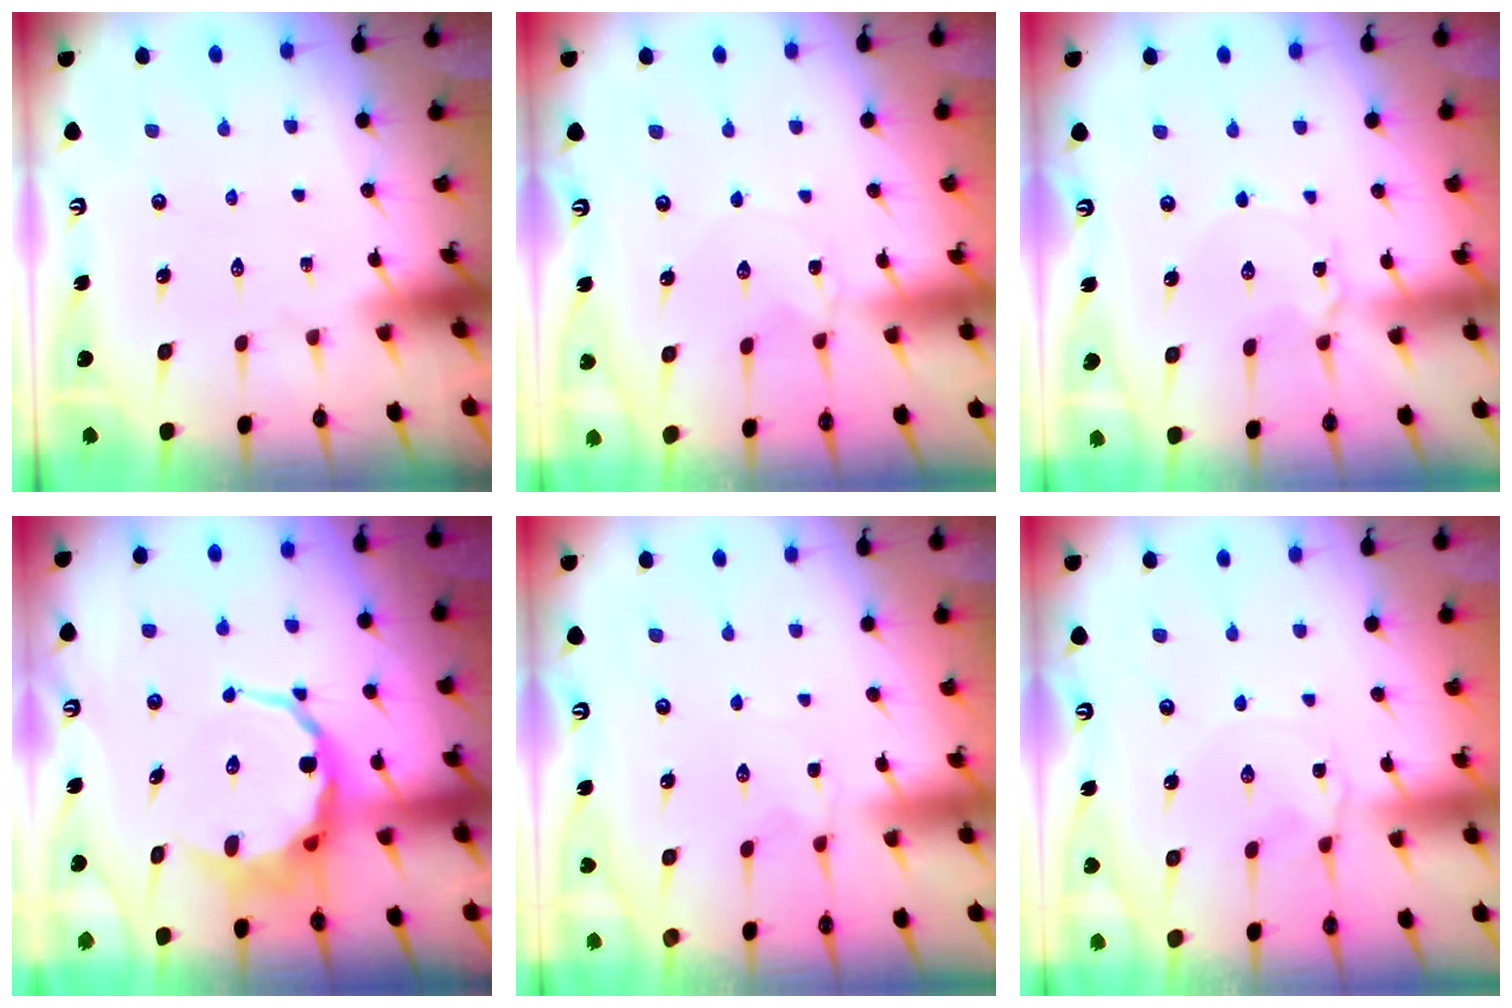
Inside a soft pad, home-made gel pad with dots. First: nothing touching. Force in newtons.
{"total": 1.4, "press": 1.4, "slide": 0.2}
{"total": 2.8, "press": 2.8, "slide": 0.3}
{"total": 8.9, "press": 8.6, "slide": 2.2}
{"total": 1.6, "press": 1.6, "slide": 0.4}
{"total": 0.8, "press": 0.7, "slide": 0.3}